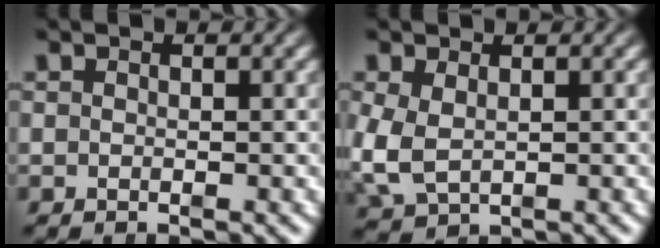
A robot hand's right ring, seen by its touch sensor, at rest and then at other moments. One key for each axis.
{"total": 4.1, "fx": -0.3, "fy": 3.5, "fz": 2.1, "tx": -0.079, "ty": -0.025, "tz": 0.014}